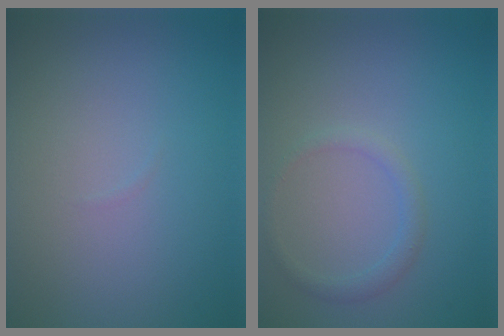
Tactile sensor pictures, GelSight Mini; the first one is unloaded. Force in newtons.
{"total": 1.4, "press": 1.4, "slide": 0.0}